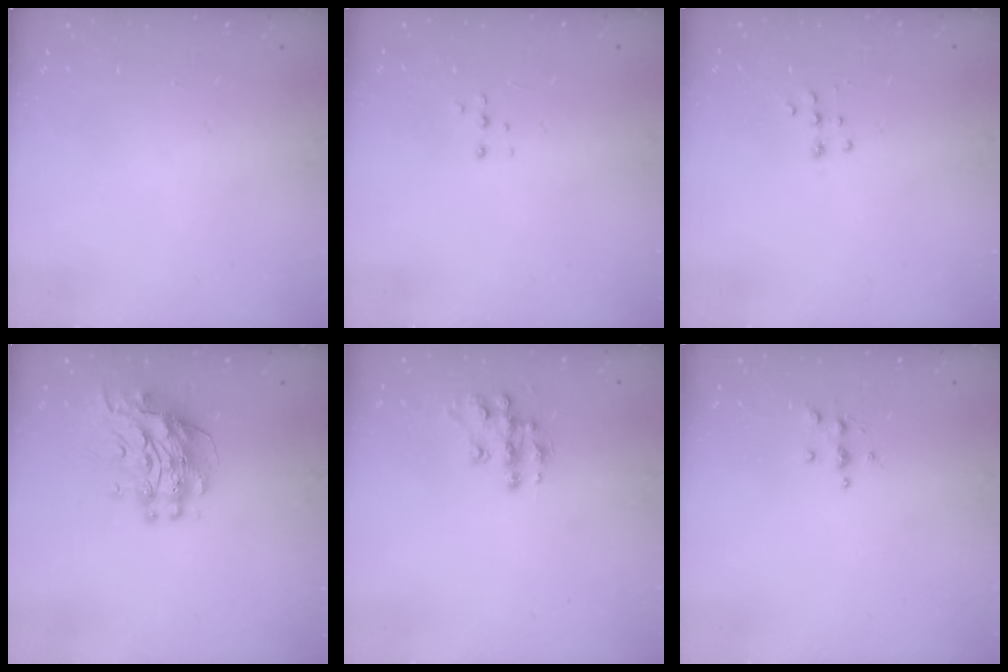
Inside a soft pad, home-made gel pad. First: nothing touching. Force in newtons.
{"total": 4.0, "press": 3.9, "slide": 0.8}
{"total": 6.8, "press": 6.8, "slide": 0.5}
{"total": 12.5, "press": 12.5, "slide": 1.1}
{"total": 11.4, "press": 11.4, "slide": 0.8}
{"total": 4.3, "press": 4.3, "slide": 0.5}